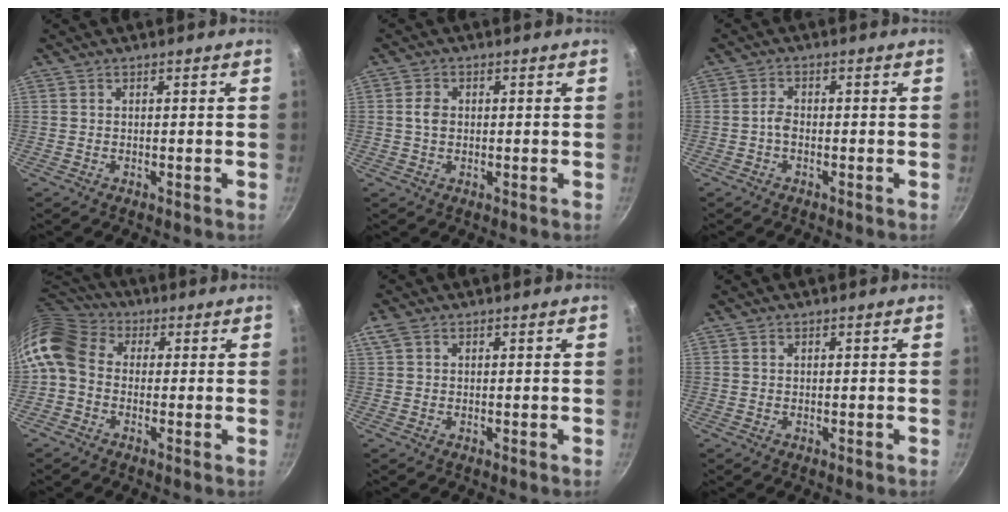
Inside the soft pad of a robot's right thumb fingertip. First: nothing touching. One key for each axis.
{"total": 2.9, "fx": 0.3, "fy": 2.3, "fz": 1.8, "tx": -0.026, "ty": 0.003, "tz": 0.001}
{"total": 2.0, "fx": -0.6, "fy": 1.2, "fz": 1.5, "tx": -0.028, "ty": 0.010, "tz": -0.017}
{"total": 10.9, "fx": 0.6, "fy": 8.8, "fz": 6.4, "tx": -0.116, "ty": 0.022, "tz": -0.010}
{"total": 2.9, "fx": 1.2, "fy": 2.0, "fz": 1.7, "tx": -0.033, "ty": 0.009, "tz": 0.024}
{"total": 0.8, "fx": 0.5, "fy": 0.6, "fz": 0.4, "tx": -0.005, "ty": 0.001, "tz": 0.008}